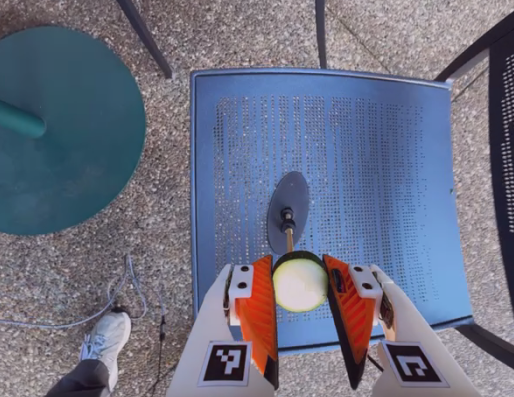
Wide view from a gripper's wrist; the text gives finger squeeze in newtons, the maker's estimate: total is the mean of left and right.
{"total": 11.4, "left": 11.0, "right": 11.8}